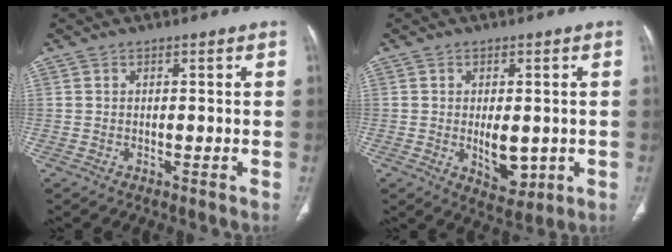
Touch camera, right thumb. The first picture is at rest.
{"total": 6.9, "force": [-0.9, 3.8, 5.7], "torque": [-0.064, -0.012, 0.001]}